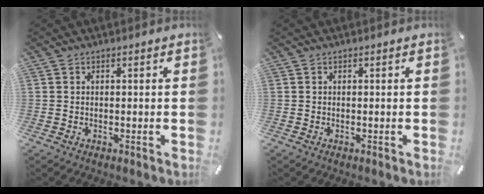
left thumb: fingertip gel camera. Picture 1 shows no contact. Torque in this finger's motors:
{"motor_torque": [-0.02, 0.01, -0.09, 0.09, 0.00]}